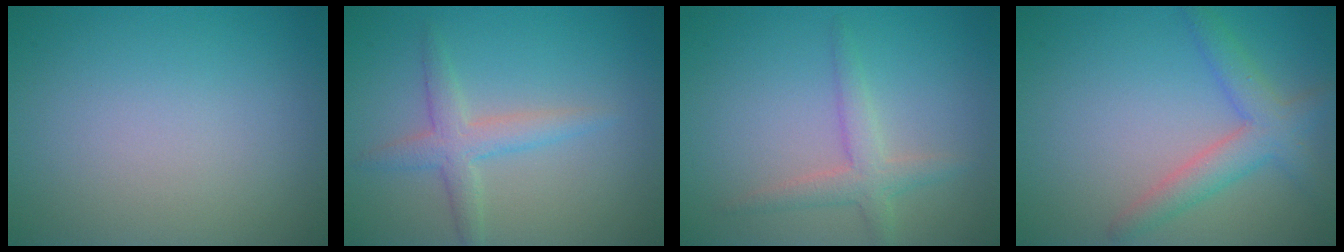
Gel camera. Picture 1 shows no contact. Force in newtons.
{"total": 2.8, "press": 2.8, "slide": 0.1}
{"total": 2.5, "press": 2.5, "slide": 0.2}
{"total": 3.7, "press": 3.7, "slide": 0.3}